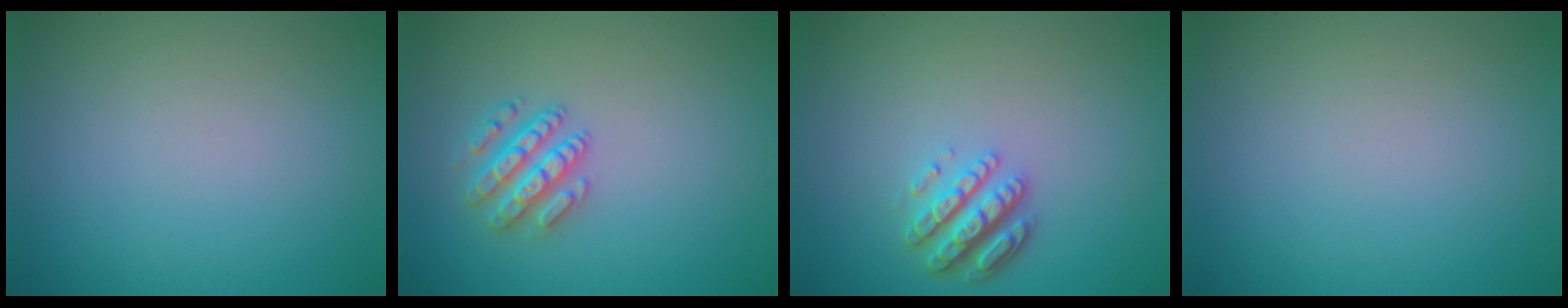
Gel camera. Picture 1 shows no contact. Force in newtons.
{"total": 2.9, "press": 2.9, "slide": 0.7}
{"total": 3.8, "press": 3.0, "slide": 2.2}
{"total": 0.0}